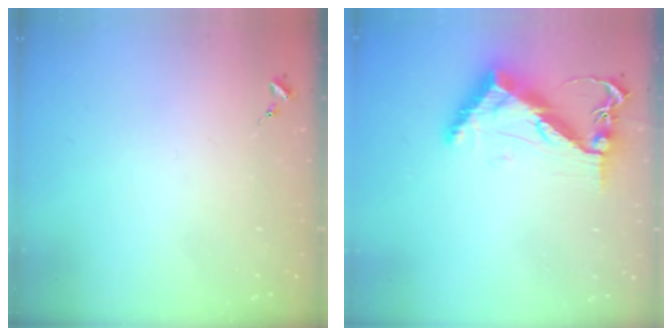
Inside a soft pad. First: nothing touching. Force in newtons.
{"total": 11.1, "press": 11.0, "slide": 1.3}